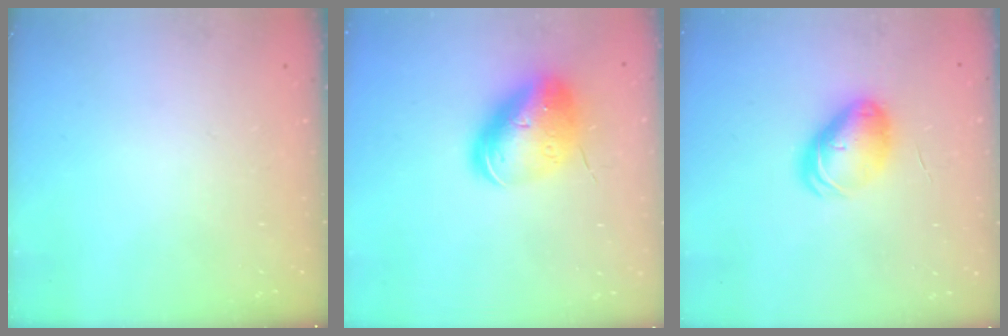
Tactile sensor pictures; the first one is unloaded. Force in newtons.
{"total": 12.9, "press": 12.7, "slide": 2.0}
{"total": 10.0, "press": 9.9, "slide": 1.8}